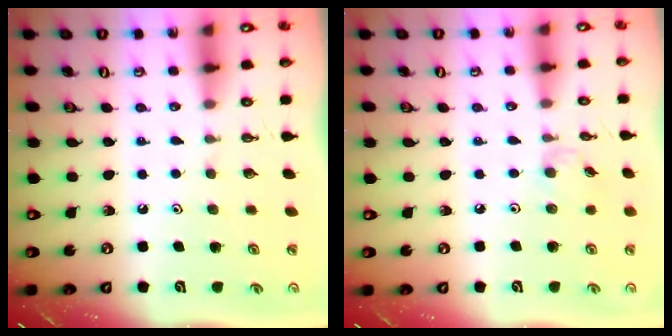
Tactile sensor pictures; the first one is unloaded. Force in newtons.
{"total": 2.5, "press": 2.4, "slide": 0.4}